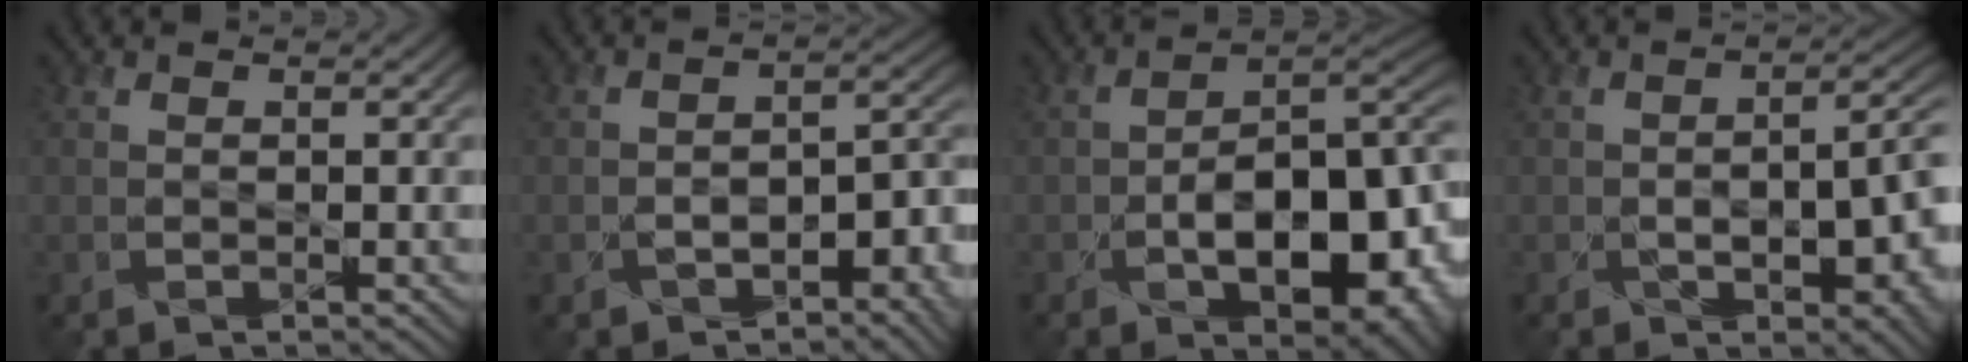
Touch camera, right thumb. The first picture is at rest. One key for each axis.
{"total": 6.2, "fx": -3.1, "fy": 3.2, "fz": 4.2, "tx": -0.053, "ty": -0.007, "tz": -0.052}
{"total": 14.9, "fx": -4.1, "fy": 8.0, "fz": 11.9, "tx": -0.167, "ty": -0.028, "tz": -0.052}
{"total": 10.4, "fx": -3.1, "fy": 5.4, "fz": 8.3, "tx": -0.100, "ty": -0.022, "tz": -0.035}